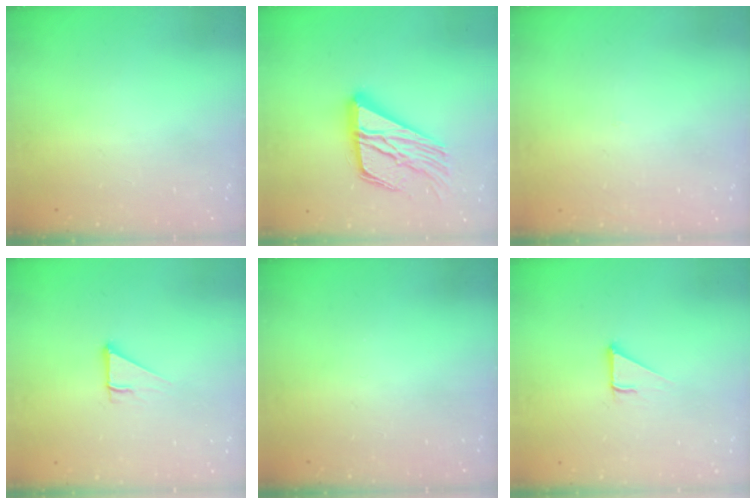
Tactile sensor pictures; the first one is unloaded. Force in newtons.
{"total": 20.2, "press": 20.1, "slide": 2.3}
{"total": 1.4, "press": 1.4, "slide": 0.1}
{"total": 3.2, "press": 3.2, "slide": 0.2}
{"total": 0.0}
{"total": 2.8, "press": 2.8, "slide": 0.1}